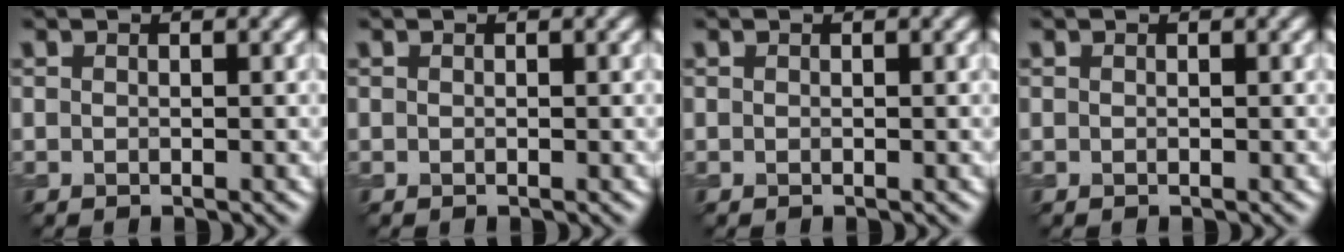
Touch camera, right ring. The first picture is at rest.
{"total": 0.0}
{"total": 0.0}
{"total": 0.0}